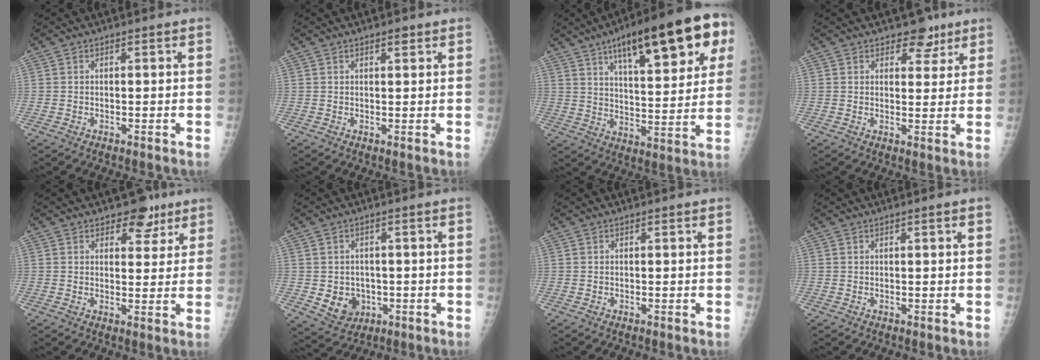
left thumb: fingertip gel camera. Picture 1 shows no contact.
{"total": 1.4, "force": [1.0, 0.5, 0.8], "torque": [-0.007, -0.005, 0.014]}
{"total": 24.6, "force": [11.8, 7.6, 20.2], "torque": [-0.263, -0.016, 0.171]}
{"total": 4.9, "force": [3.5, 3.0, 1.7], "torque": [0.009, -0.019, 0.048]}
{"total": 5.9, "force": [4.0, 3.5, 2.5], "torque": [0.001, -0.019, 0.053]}
{"total": 6.1, "force": [-1.0, 5.2, 2.9], "torque": [-0.022, 0.001, -0.002]}
{"total": 0.0}
{"total": 0.9, "force": [0.5, -0.1, 0.8], "torque": [-0.016, 0.000, 0.006]}